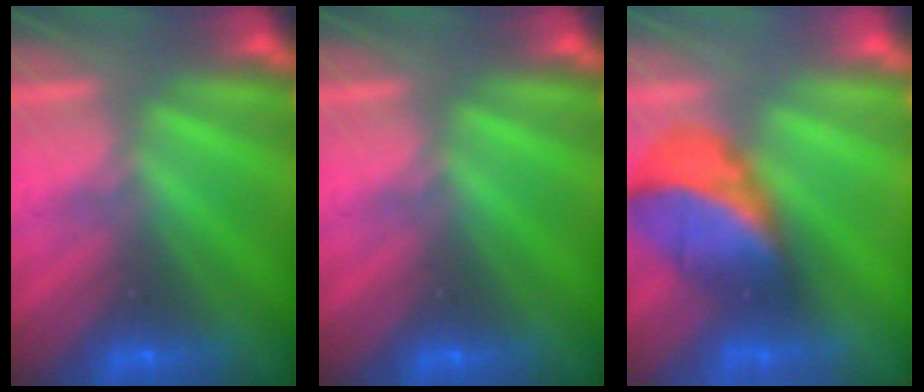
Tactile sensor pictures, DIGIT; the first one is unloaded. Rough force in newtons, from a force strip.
{"total": 0.0}
{"total": 2.8}